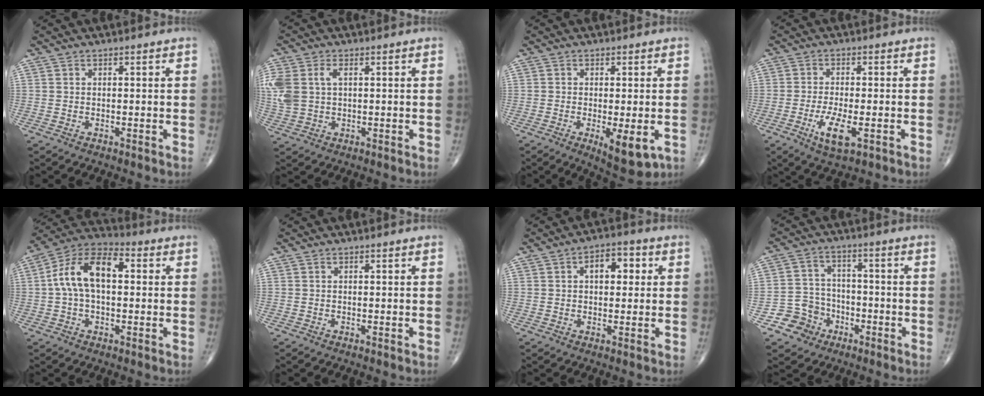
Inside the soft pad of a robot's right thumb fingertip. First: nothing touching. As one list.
[{"total": 9.8, "force": [2.0, 6.5, 7.1], "torque": [-0.199, 0.012, 0.046]}, {"total": 7.4, "force": [-2.2, 2.5, 6.6], "torque": [-0.094, -0.019, -0.028]}, {"total": 6.5, "force": [-2.4, 2.1, 5.6], "torque": [-0.109, -0.006, -0.038]}, {"total": 12.9, "force": [1.4, 7.2, 10.6], "torque": [-0.196, 0.038, 0.015]}, {"total": 0.0}, {"total": 6.5, "force": [1.6, 3.8, 5.0], "torque": [-0.048, 0.010, 0.017]}, {"total": 7.6, "force": [-3.9, 6.4, 0.9], "torque": [0.020, 0.035, -0.070]}]